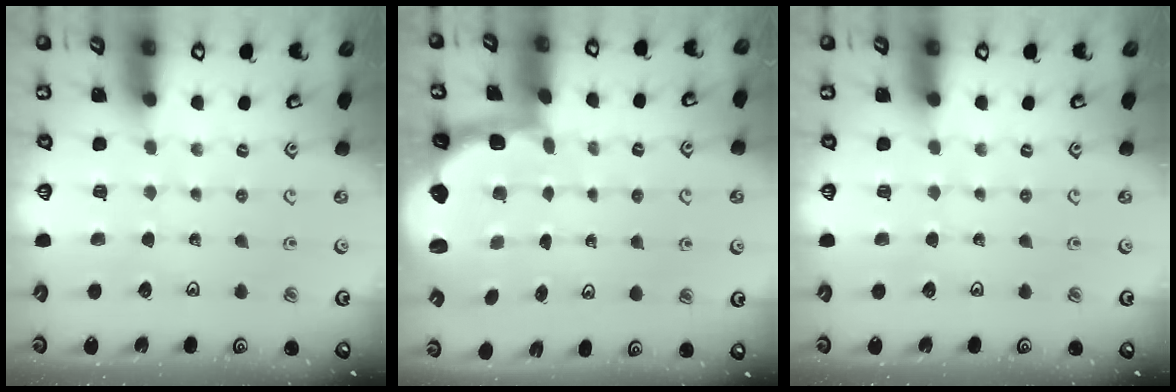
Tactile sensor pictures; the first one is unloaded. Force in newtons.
{"total": 2.3, "press": 1.7, "slide": 1.5}
{"total": 0.0}